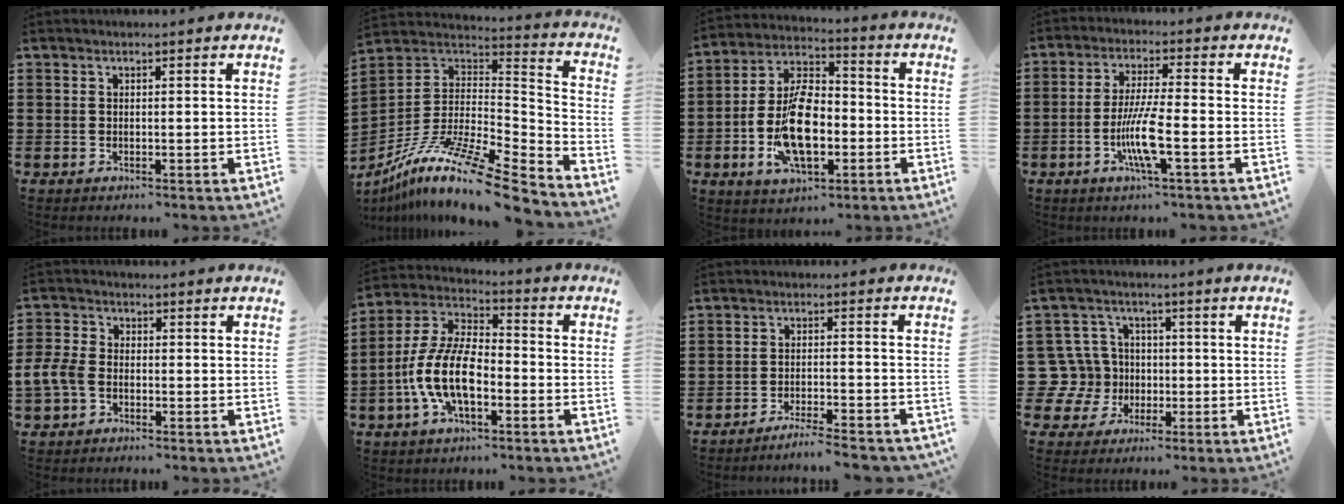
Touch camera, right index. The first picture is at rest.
{"total": 14.0, "force": [-9.9, 2.5, 9.6], "torque": [-0.184, 0.011, -0.186]}
{"total": 12.4, "force": [-3.2, 6.7, 10.0], "torque": [-0.212, 0.001, -0.061]}
{"total": 7.9, "force": [-2.5, 1.1, 7.4], "torque": [-0.156, -0.014, -0.053]}
{"total": 4.4, "force": [-2.0, 2.9, 2.6], "torque": [-0.077, -0.002, -0.045]}
{"total": 10.9, "force": [-4.0, 5.0, 8.9], "torque": [-0.219, -0.004, -0.083]}
{"total": 3.7, "force": [-3.6, -0.3, 0.9], "torque": [-0.018, -0.003, -0.074]}
{"total": 9.0, "force": [-0.6, 8.6, 2.6], "torque": [-0.122, 0.010, -0.010]}